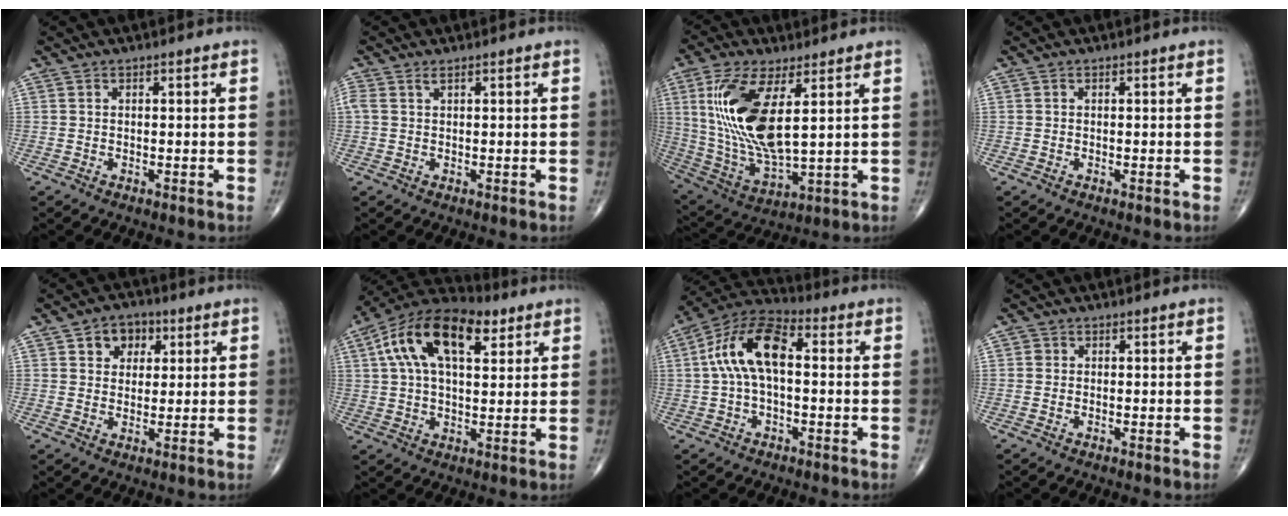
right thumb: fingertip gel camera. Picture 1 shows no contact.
{"total": 1.5, "force": [0.8, 0.5, 1.2], "torque": [-0.038, 0.015, 0.025]}
{"total": 18.3, "force": [4.8, 7.0, 16.2], "torque": [-0.342, -0.027, 0.101]}
{"total": 0.0}
{"total": 6.2, "force": [2.6, 4.7, 3.0], "torque": [-0.010, -0.006, 0.034]}
{"total": 17.6, "force": [7.0, 8.9, 13.5], "torque": [-0.229, 0.015, 0.114]}
{"total": 12.4, "force": [1.1, 6.1, 10.8], "torque": [-0.208, 0.040, 0.010]}
{"total": 0.7, "force": [0.0, 0.7, 0.1], "torque": [0.002, 0.002, 0.000]}